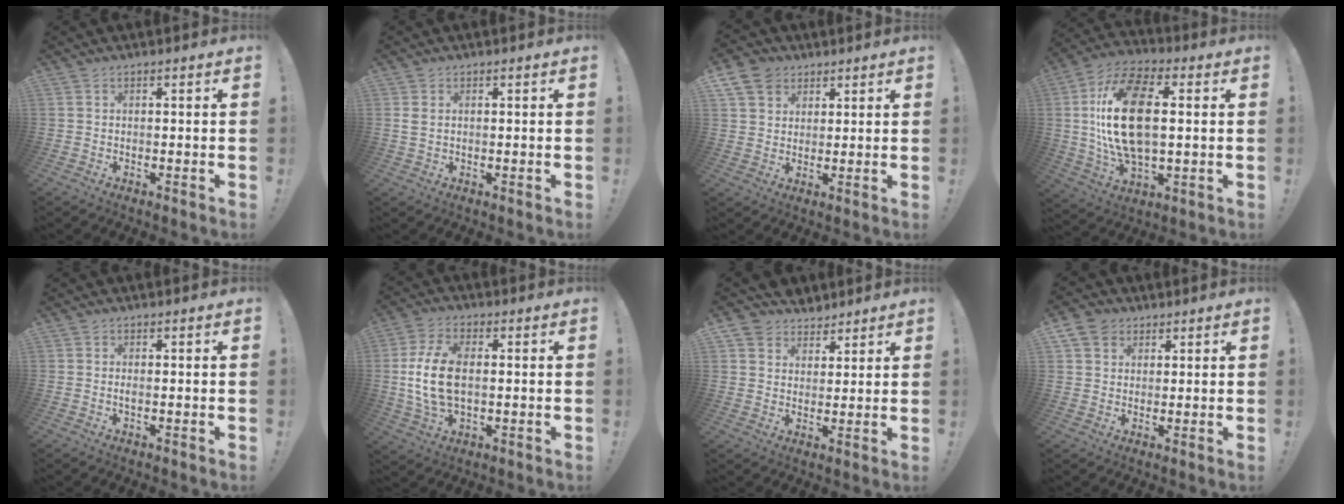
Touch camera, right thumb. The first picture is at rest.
{"total": 1.8, "force": [0.6, 1.1, 1.3], "torque": [-0.018, 0.000, 0.010]}
{"total": 8.6, "force": [4.9, 6.5, 2.6], "torque": [-0.048, -0.024, 0.101]}
{"total": 21.8, "force": [2.1, 11.8, 18.2], "torque": [-0.342, 0.001, 0.033]}
{"total": 0.8, "force": [-0.2, 0.0, 0.8], "torque": [-0.012, -0.002, -0.004]}
{"total": 13.3, "force": [0.6, 7.5, 10.9], "torque": [-0.222, -0.002, 0.013]}
{"total": 6.0, "force": [4.1, 4.3, -0.2], "torque": [-0.007, -0.033, 0.083]}
{"total": 6.6, "force": [3.5, 5.2, 2.2], "torque": [-0.041, -0.010, 0.072]}